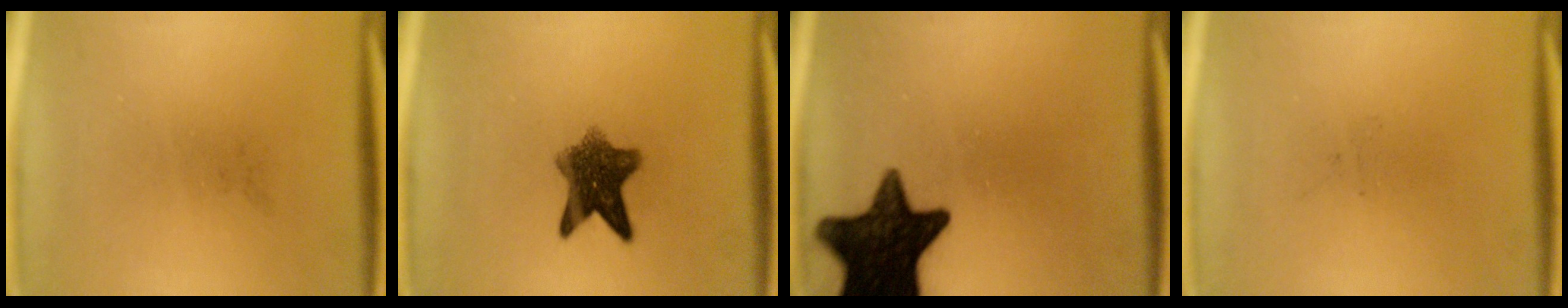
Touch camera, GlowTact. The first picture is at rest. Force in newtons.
{"total": 7.8}
{"total": 16.3}
{"total": 0.0}